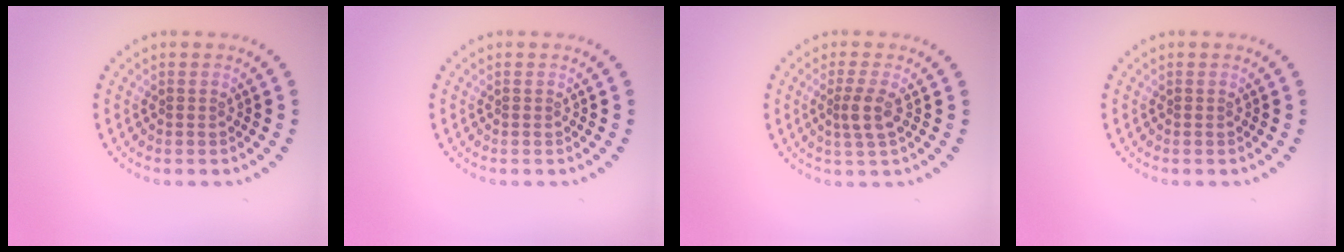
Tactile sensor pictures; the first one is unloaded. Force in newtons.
{"total": 0.0}
{"total": 2.0, "press": 1.7, "slide": 1.1}
{"total": 0.0}